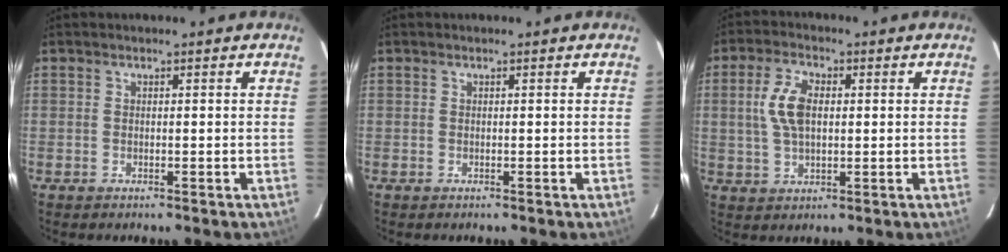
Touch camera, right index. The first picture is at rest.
{"total": 0.0}
{"total": 7.6, "force": [1.1, 4.2, 6.3], "torque": [-0.127, 0.011, 0.025]}